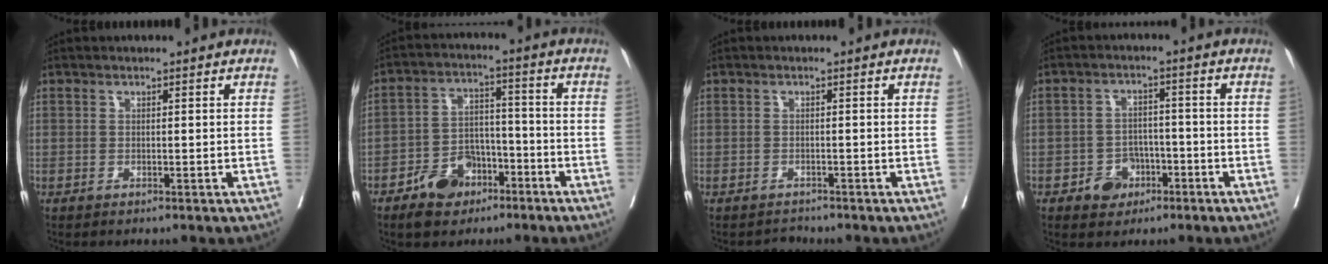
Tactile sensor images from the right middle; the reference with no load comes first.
{"total": 8.0, "force": [-5.1, 5.1, 3.6], "torque": [-0.069, 0.018, -0.084]}
{"total": 1.2, "force": [-1.1, 0.2, -0.6], "torque": [0.005, -0.006, -0.017]}
{"total": 4.7, "force": [-2.4, 3.7, 1.6], "torque": [-0.020, 0.011, -0.033]}